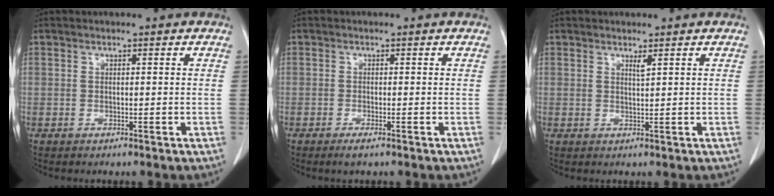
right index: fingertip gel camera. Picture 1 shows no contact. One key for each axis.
{"total": 1.5, "fx": -1.1, "fy": 0.2, "fz": 1.1, "tx": -0.022, "ty": -0.004, "tz": -0.018}
{"total": 0.9, "fx": 0.7, "fy": -0.2, "fz": 0.6, "tx": -0.016, "ty": -0.007, "tz": 0.012}